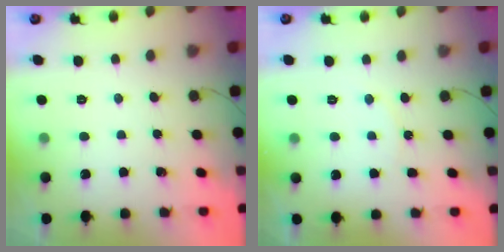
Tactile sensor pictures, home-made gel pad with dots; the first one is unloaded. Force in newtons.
{"total": 4.5, "press": 4.5, "slide": 0.5}